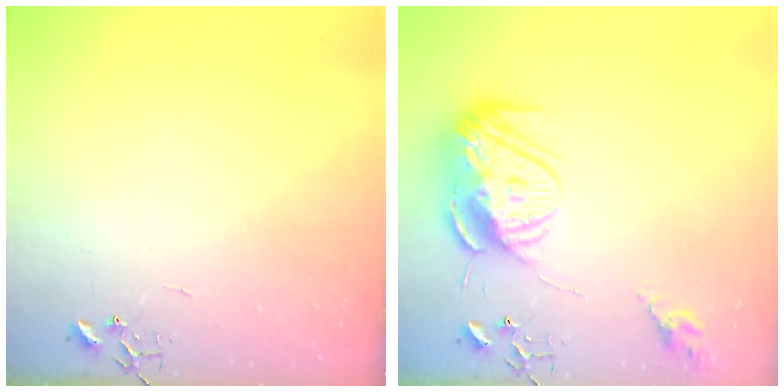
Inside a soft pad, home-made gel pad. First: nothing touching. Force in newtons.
{"total": 14.9, "press": 14.8, "slide": 1.2}